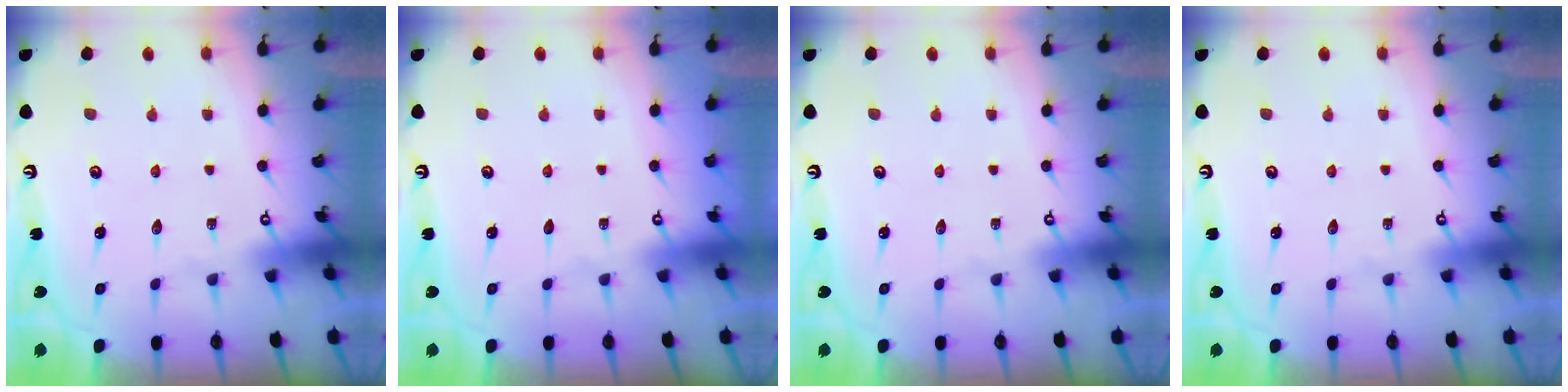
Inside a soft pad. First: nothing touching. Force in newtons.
{"total": 0.0}
{"total": 0.0}
{"total": 0.0}